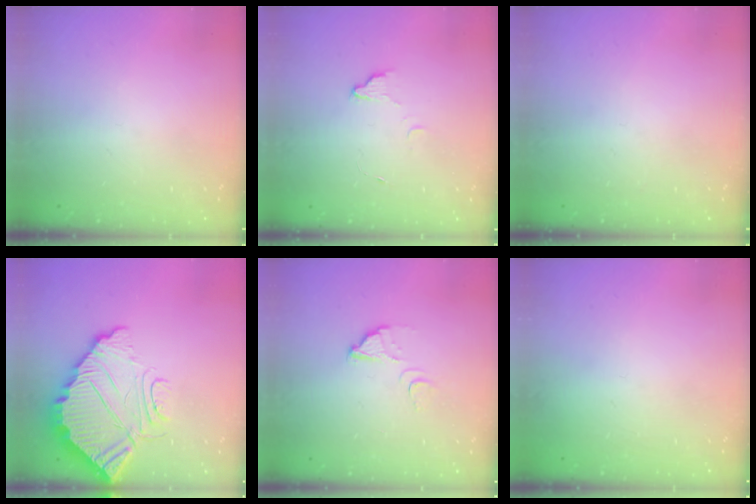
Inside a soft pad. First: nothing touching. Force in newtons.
{"total": 2.2, "press": 2.2, "slide": 0.2}
{"total": 0.0}
{"total": 10.3, "press": 10.3, "slide": 0.6}
{"total": 3.9, "press": 3.9, "slide": 0.3}
{"total": 2.1, "press": 2.1, "slide": 0.1}